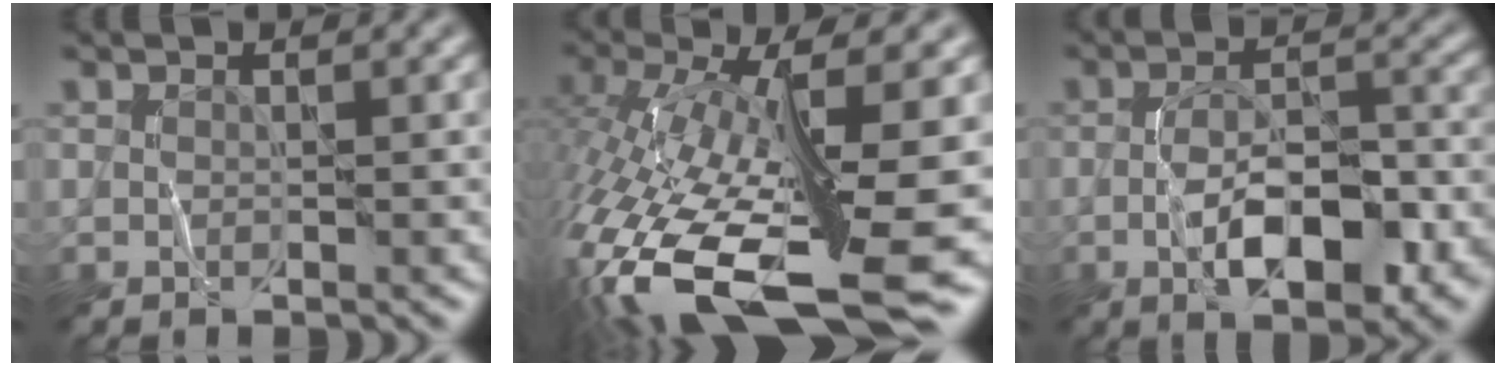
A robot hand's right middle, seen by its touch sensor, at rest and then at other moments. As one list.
[{"total": 16.8, "force": [-6.0, 5.3, 14.7], "torque": [-0.309, -0.019, -0.094]}, {"total": 8.5, "force": [-3.2, 3.4, 7.0], "torque": [-0.117, 0.010, -0.049]}]